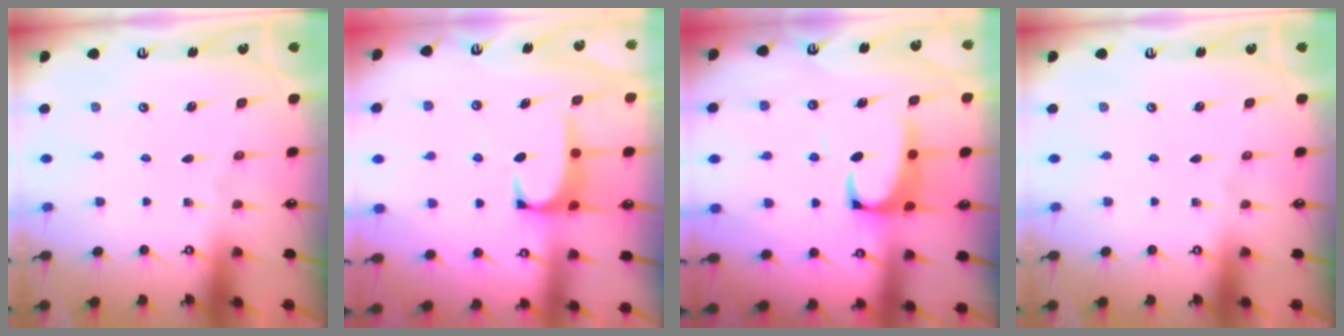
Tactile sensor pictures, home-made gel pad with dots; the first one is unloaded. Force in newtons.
{"total": 0.8, "press": 0.6, "slide": 0.5}
{"total": 2.1, "press": 1.9, "slide": 0.9}
{"total": 0.0}